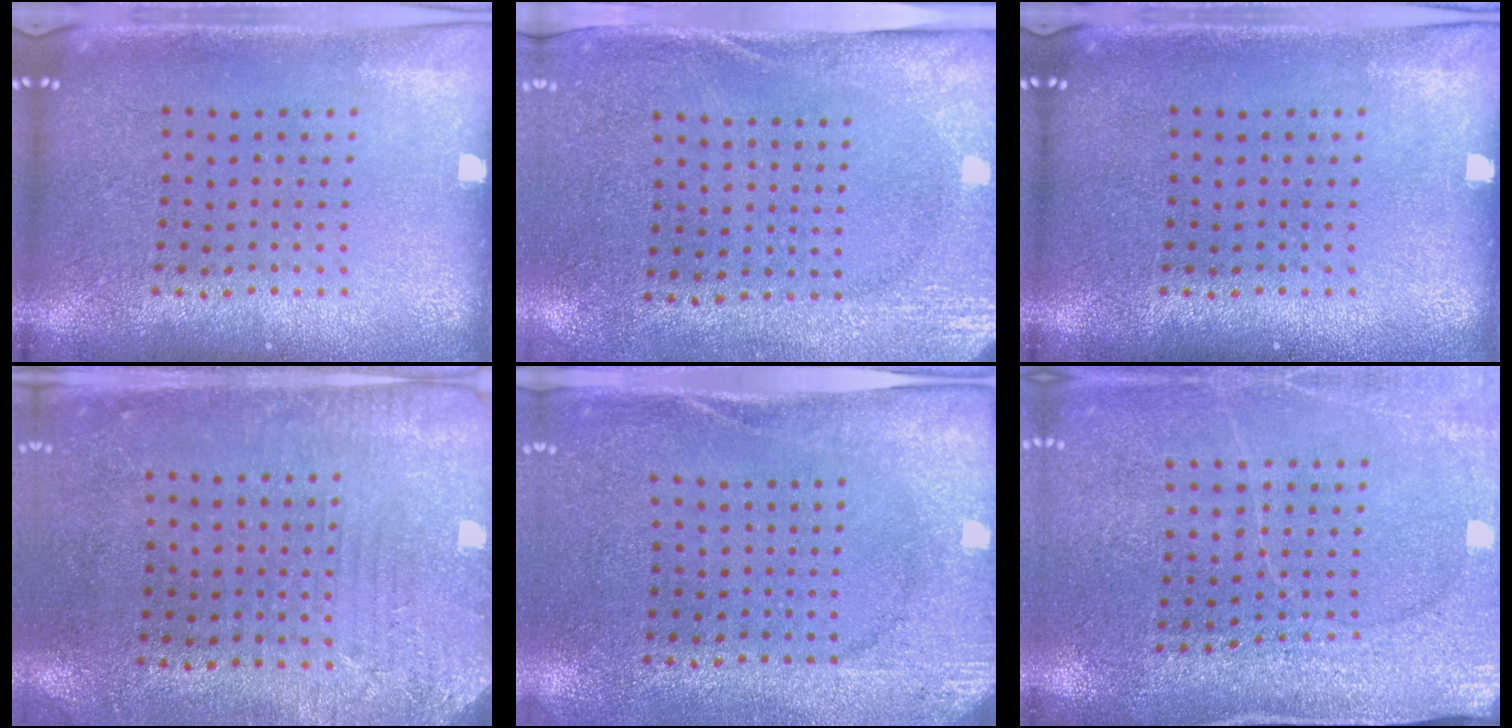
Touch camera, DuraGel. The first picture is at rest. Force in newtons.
{"total": 2.8, "press": 2.2, "slide": 1.7}
{"total": 0.0}
{"total": 2.8, "press": 2.3, "slide": 1.5}
{"total": 2.6, "press": 2.2, "slide": 1.4}
{"total": 3.0, "press": 3.0, "slide": 0.2}